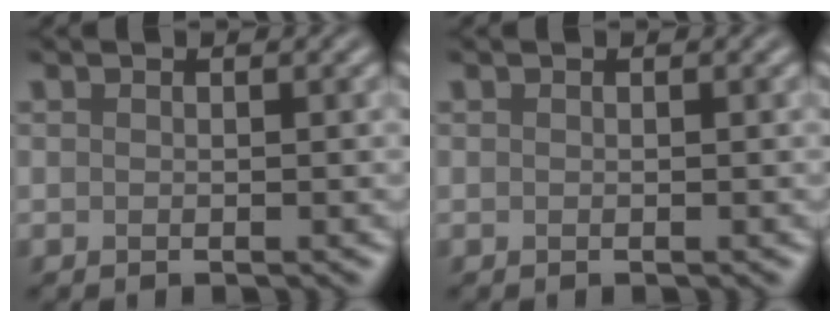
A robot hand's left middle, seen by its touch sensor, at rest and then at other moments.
{"total": 0.0}